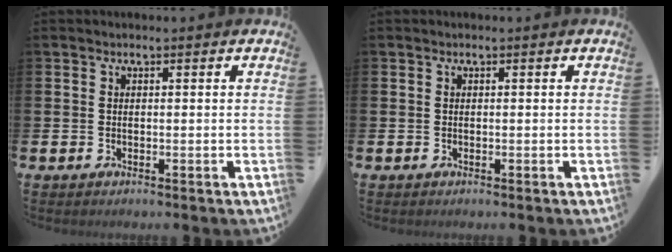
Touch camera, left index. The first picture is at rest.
{"total": 0.0}